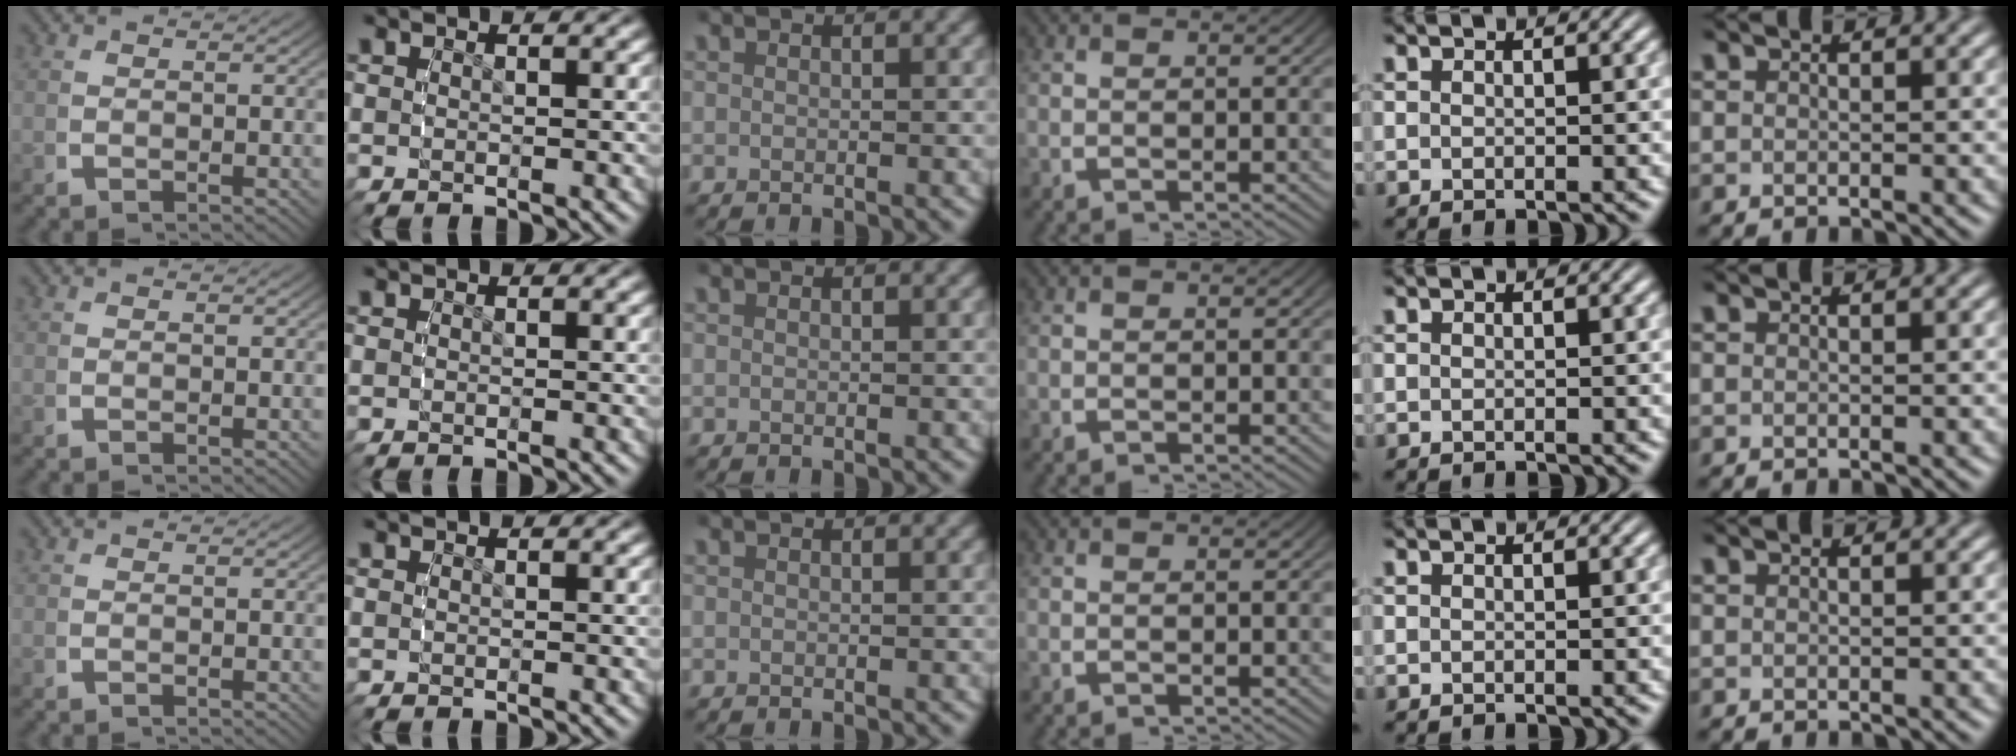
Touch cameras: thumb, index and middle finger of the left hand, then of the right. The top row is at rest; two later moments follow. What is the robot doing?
{"motion": "reach", "object": "button"}